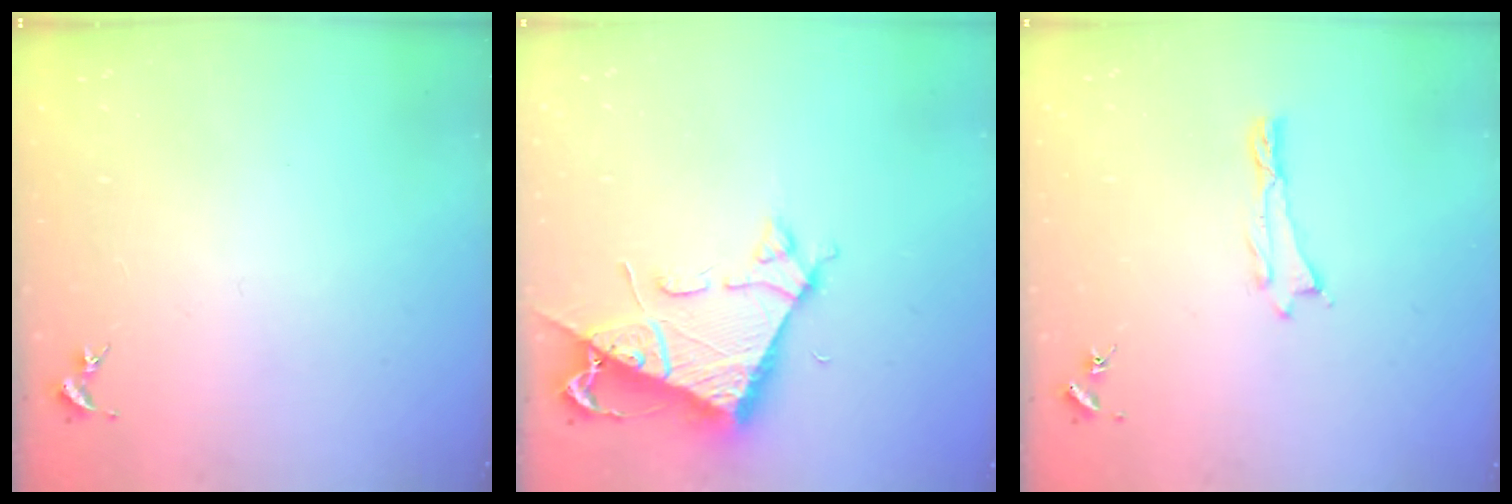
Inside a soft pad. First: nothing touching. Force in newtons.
{"total": 6.8, "press": 6.7, "slide": 0.6}
{"total": 0.0}